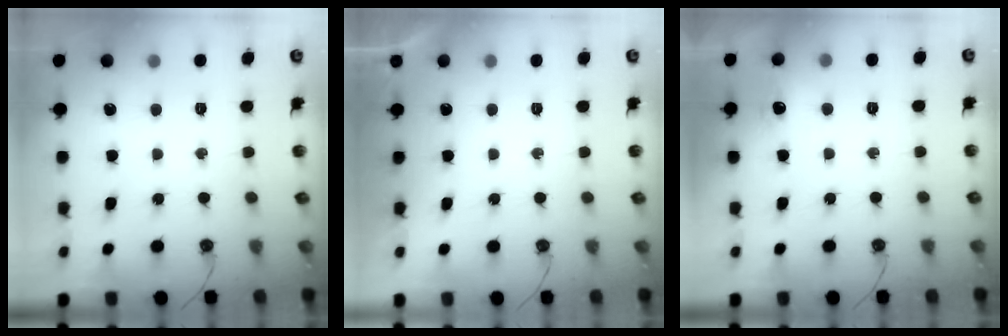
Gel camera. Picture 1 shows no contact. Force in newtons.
{"total": 0.0}
{"total": 5.4, "press": 5.3, "slide": 1.1}